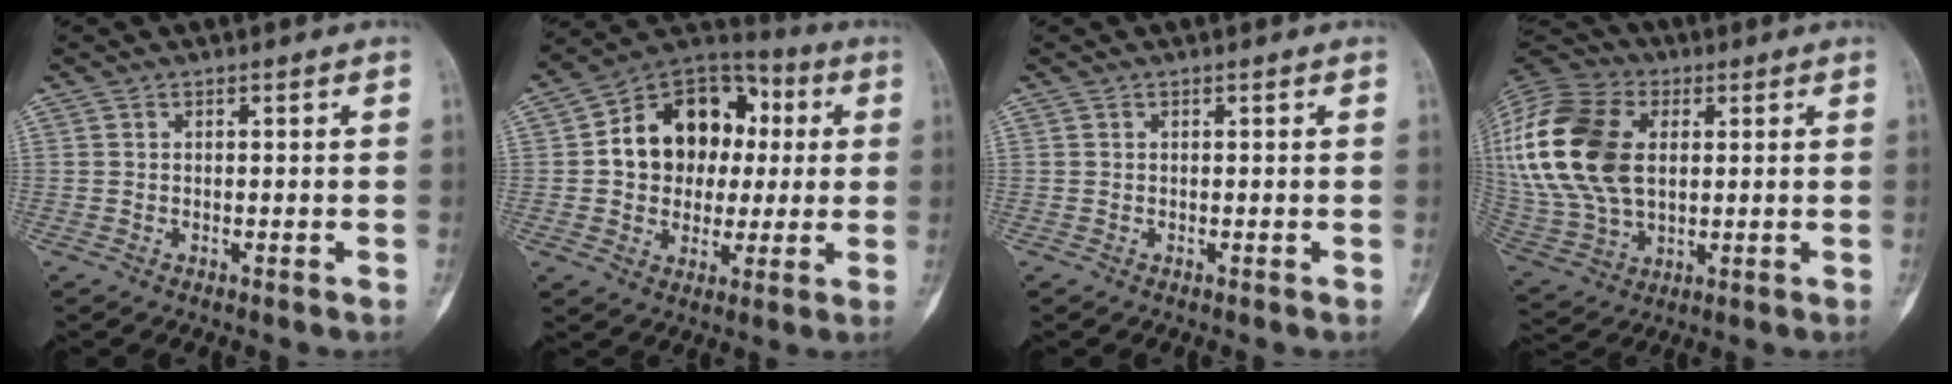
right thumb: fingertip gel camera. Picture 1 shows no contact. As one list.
[{"total": 17.0, "force": [2.0, 13.3, 10.3], "torque": [-0.106, 0.026, 0.028]}, {"total": 0.0}, {"total": 28.0, "force": [5.6, 18.5, 20.2], "torque": [-0.471, 0.023, 0.113]}]